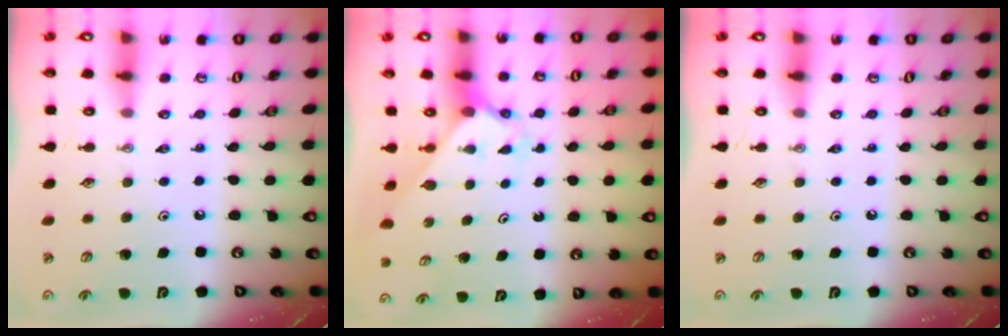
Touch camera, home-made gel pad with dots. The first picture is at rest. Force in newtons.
{"total": 1.9, "press": 1.9, "slide": 0.2}
{"total": 0.0}